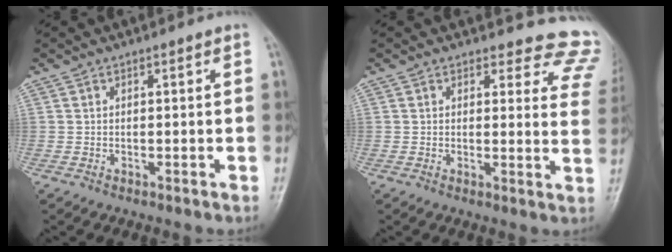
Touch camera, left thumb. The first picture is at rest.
{"total": 12.4, "force": [11.8, 4.1, 0.2], "torque": [0.059, -0.103, 0.086]}